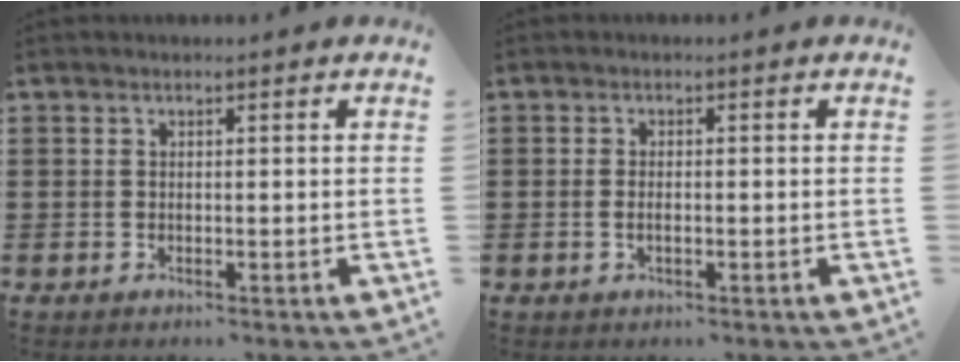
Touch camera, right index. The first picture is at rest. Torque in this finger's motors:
{"motor_torque": [0.05, 1.67, -0.03, 0.00]}